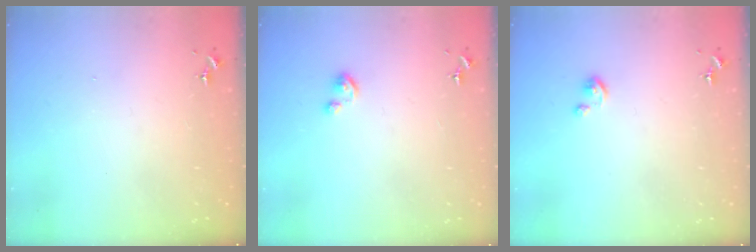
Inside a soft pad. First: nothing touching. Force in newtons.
{"total": 2.4, "press": 2.4, "slide": 0.2}
{"total": 2.5, "press": 2.5, "slide": 0.3}